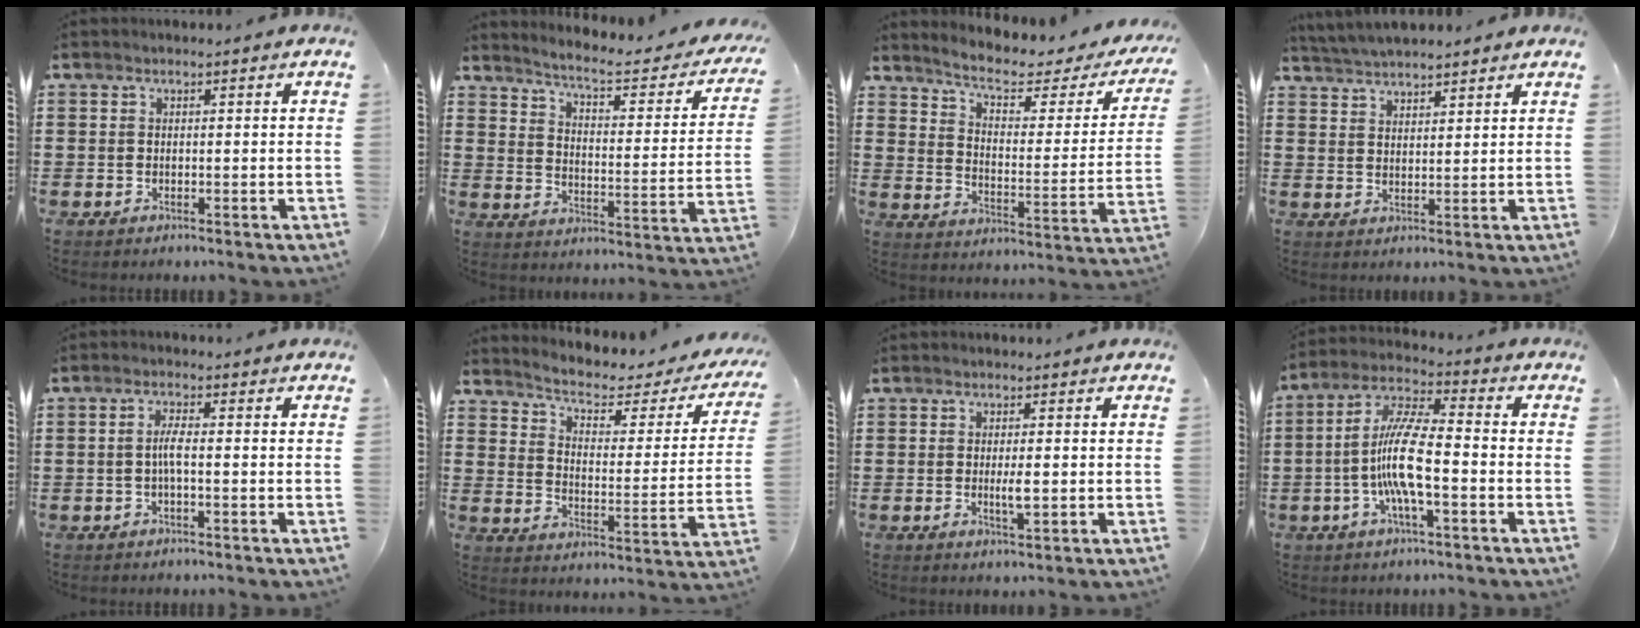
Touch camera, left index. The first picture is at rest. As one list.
[{"total": 4.0, "force": [3.4, 0.1, 2.1], "torque": [-0.061, -0.030, 0.048]}, {"total": 4.8, "force": [3.3, 1.5, 3.2], "torque": [-0.072, -0.021, 0.045]}, {"total": 3.9, "force": [3.8, 0.2, 0.5], "torque": [-0.021, -0.008, 0.071]}, {"total": 2.7, "force": [-0.4, 0.4, 2.6], "torque": [-0.057, -0.002, -0.010]}, {"total": 3.0, "force": [2.1, 1.2, 1.8], "torque": [-0.050, -0.019, 0.024]}, {"total": 2.6, "force": [-0.1, 0.5, 2.5], "torque": [-0.046, -0.005, -0.001]}, {"total": 10.2, "force": [-2.5, 2.6, 9.6], "torque": [-0.216, -0.010, -0.055]}]